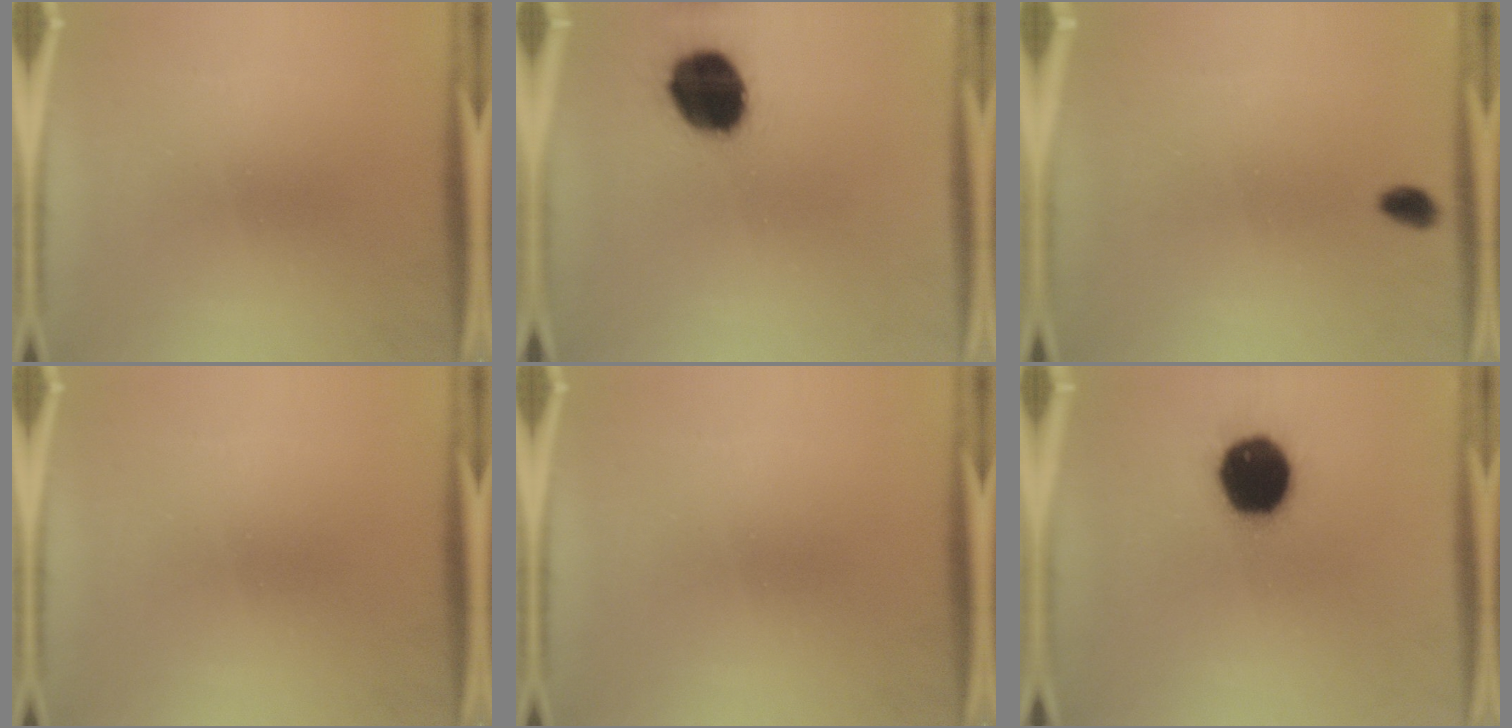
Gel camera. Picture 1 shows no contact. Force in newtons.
{"total": 16.1}
{"total": 2.1}
{"total": 0.0}
{"total": 0.0}
{"total": 17.1}